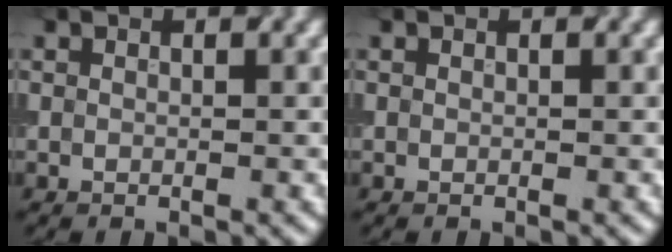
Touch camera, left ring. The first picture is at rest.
{"total": 0.0}